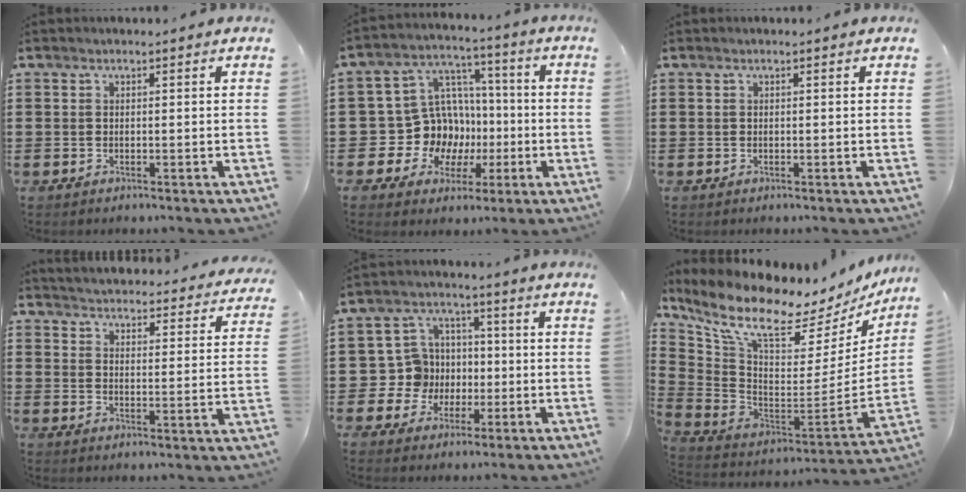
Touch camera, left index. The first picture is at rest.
{"total": 11.6, "force": [-0.9, 11.1, 3.5], "torque": [-0.109, -0.010, -0.006]}
{"total": 0.0}
{"total": 3.7, "force": [3.7, -0.4, -0.1], "torque": [-0.013, -0.039, 0.058]}
{"total": 8.0, "force": [-0.3, 7.9, 1.3], "torque": [-0.073, 0.006, -0.001]}
{"total": 10.5, "force": [8.0, 2.2, 6.4], "torque": [-0.153, -0.070, 0.132]}